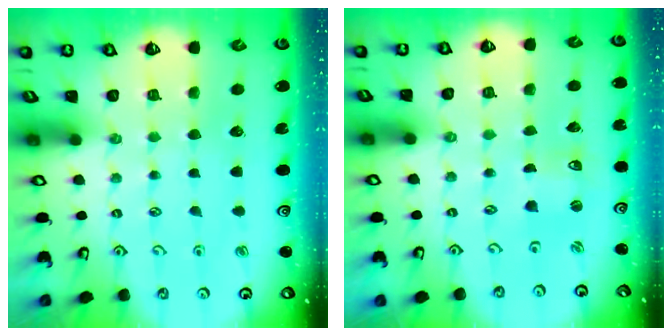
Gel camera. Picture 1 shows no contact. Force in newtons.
{"total": 1.2, "press": 1.2, "slide": 0.1}